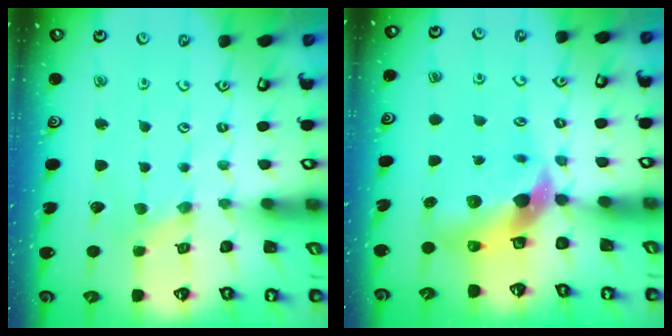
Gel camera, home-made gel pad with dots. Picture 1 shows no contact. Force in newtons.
{"total": 10.1, "press": 9.9, "slide": 1.6}